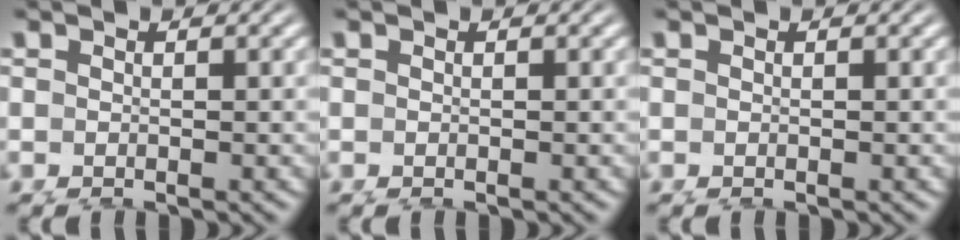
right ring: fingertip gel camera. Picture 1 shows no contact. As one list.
[{"total": 0.0}, {"total": 0.0}]